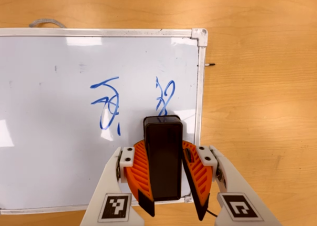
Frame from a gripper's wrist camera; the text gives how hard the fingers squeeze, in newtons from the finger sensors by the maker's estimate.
{"total": 9.0, "left": 9.5, "right": 8.4}